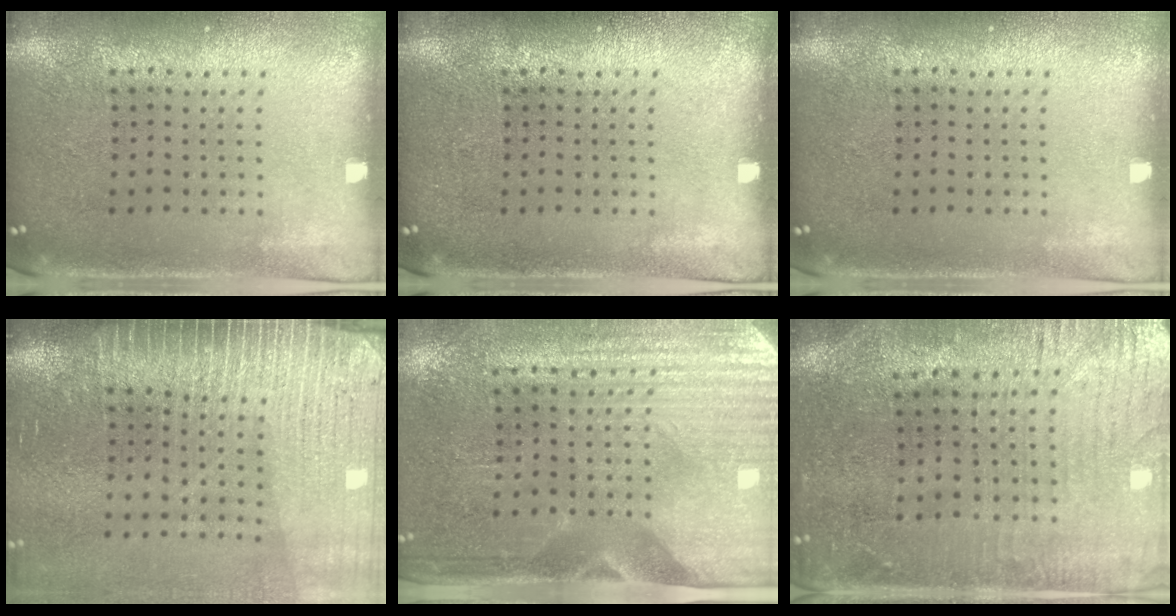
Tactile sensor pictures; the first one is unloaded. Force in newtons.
{"total": 0.0}
{"total": 0.0}
{"total": 3.6, "press": 3.1, "slide": 1.8}
{"total": 3.1, "press": 2.8, "slide": 1.4}
{"total": 1.1, "press": 1.0, "slide": 0.4}